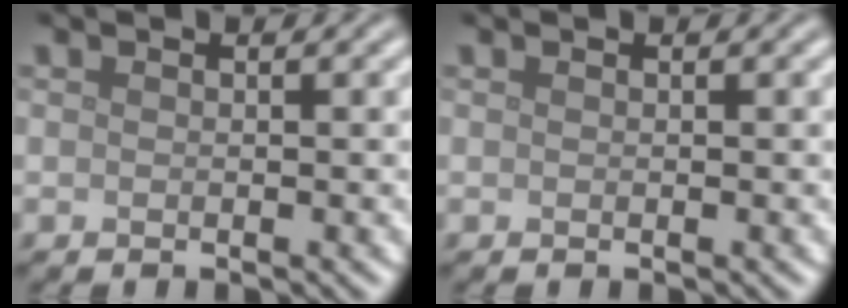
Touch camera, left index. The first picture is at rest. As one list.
[{"total": 0.0}]